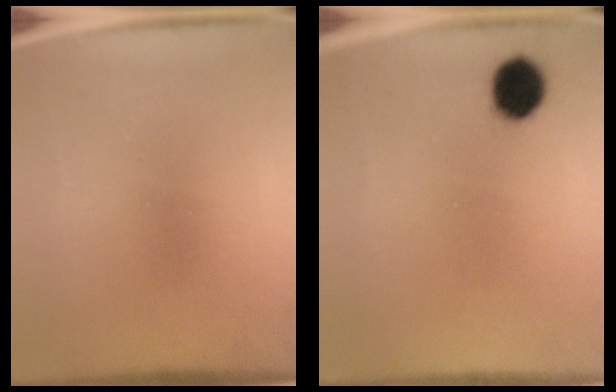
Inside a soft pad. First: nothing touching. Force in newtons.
{"total": 6.4}